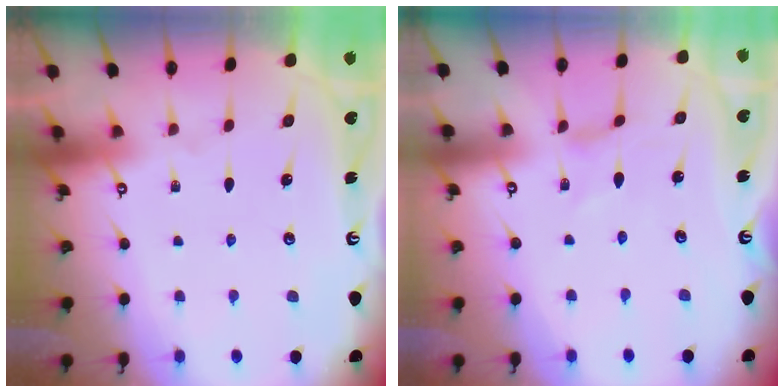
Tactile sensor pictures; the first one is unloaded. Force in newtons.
{"total": 0.6, "press": 0.5, "slide": 0.2}